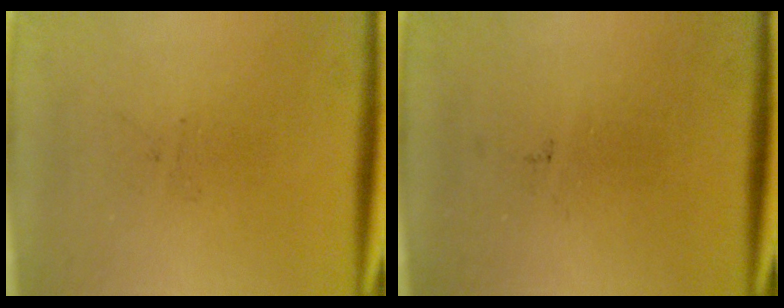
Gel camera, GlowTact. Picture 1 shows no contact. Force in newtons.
{"total": 0.0}